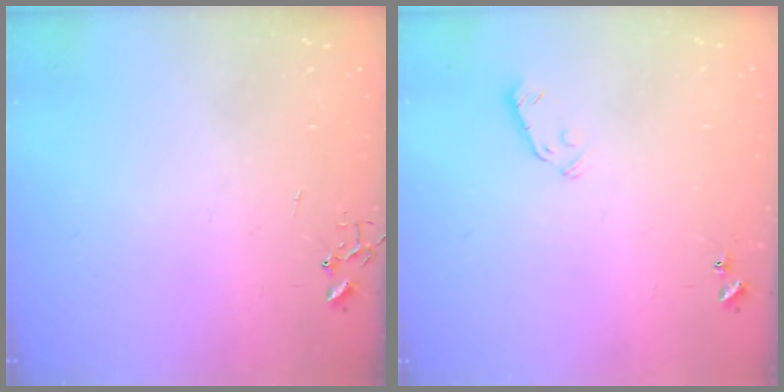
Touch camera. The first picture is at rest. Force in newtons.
{"total": 3.7, "press": 3.6, "slide": 0.9}